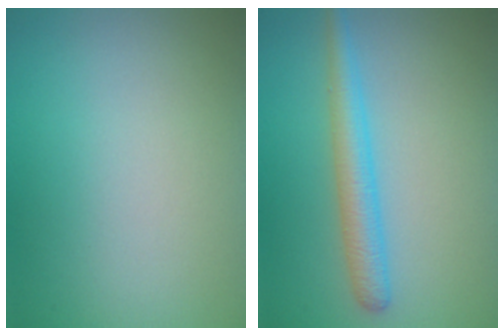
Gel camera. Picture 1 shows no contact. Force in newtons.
{"total": 3.2, "press": 3.2, "slide": 0.1}